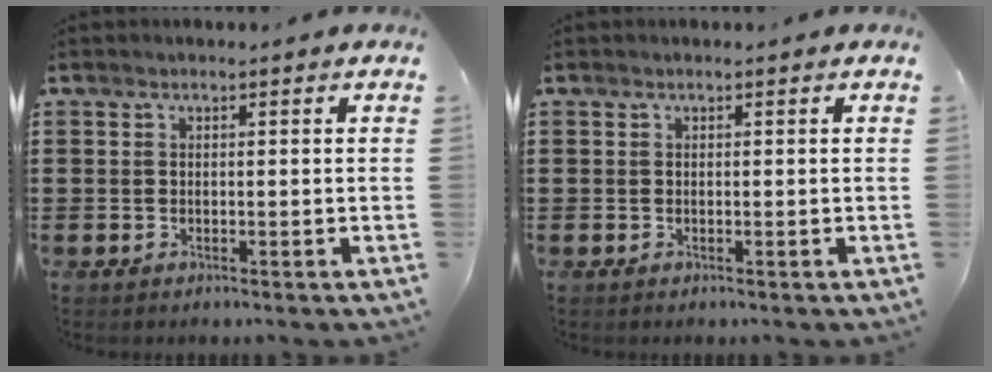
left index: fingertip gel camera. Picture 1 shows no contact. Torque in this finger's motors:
{"motor_torque": [0.02, 0.01, 0.00, 0.00]}